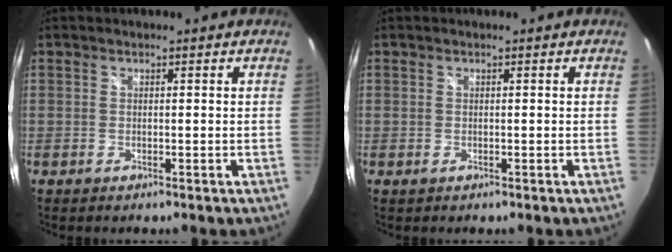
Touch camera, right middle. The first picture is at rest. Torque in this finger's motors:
{"motor_torque": [0.05, -0.15, 0.02, 0.00]}